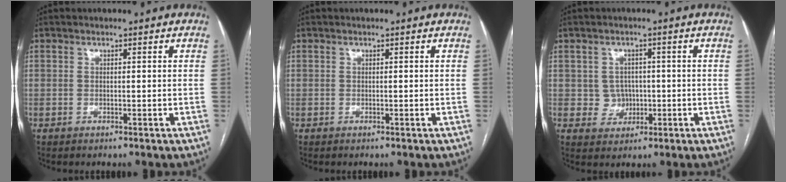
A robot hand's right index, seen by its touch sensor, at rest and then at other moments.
{"total": 0.0}
{"total": 3.5, "force": [-0.2, 3.3, 0.9], "torque": [-0.005, 0.008, 0.004]}